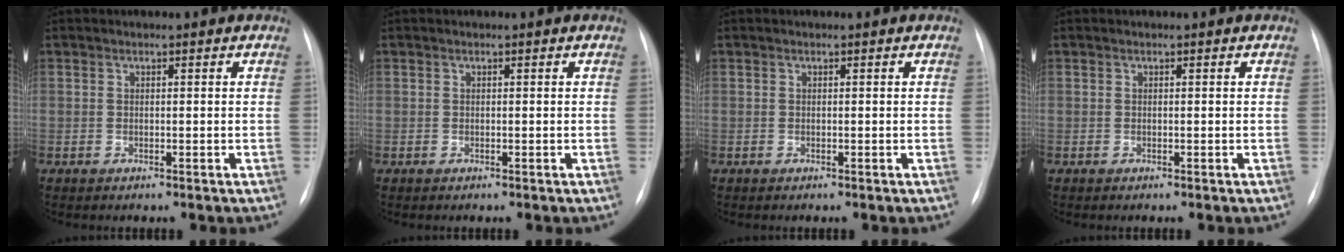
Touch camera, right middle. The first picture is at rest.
{"total": 0.0}
{"total": 0.0}
{"total": 0.0}